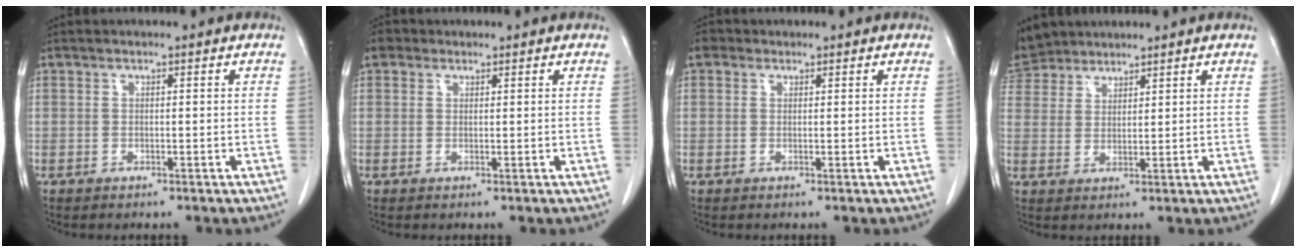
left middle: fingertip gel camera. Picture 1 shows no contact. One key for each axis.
{"total": 2.1, "fx": 1.2, "fy": 1.6, "fz": 0.5, "tx": -0.007, "ty": 0.013, "tz": 0.018}
{"total": 1.6, "fx": 0.8, "fy": 1.3, "fz": 0.4, "tx": -0.005, "ty": 0.011, "tz": 0.010}
{"total": 7.2, "fx": 6.4, "fy": 3.2, "fz": 0.6, "tx": -0.014, "ty": 0.017, "tz": 0.127}